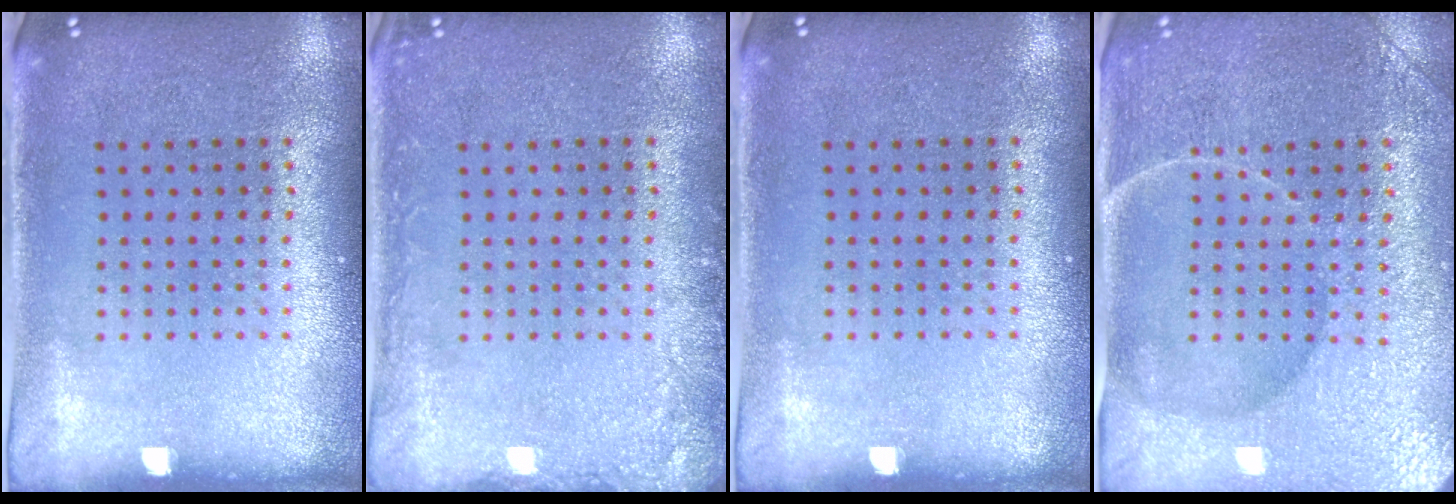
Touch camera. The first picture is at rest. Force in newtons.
{"total": 1.7, "press": 1.7, "slide": 0.3}
{"total": 0.0}
{"total": 4.5, "press": 4.3, "slide": 1.4}